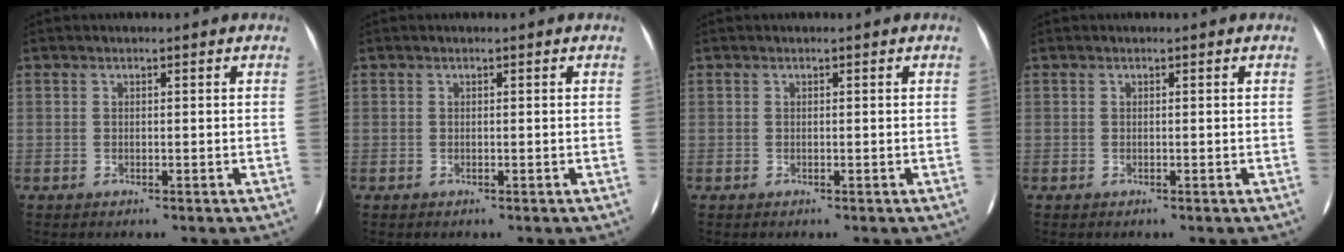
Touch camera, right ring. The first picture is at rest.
{"total": 0.0}
{"total": 0.0}
{"total": 0.0}